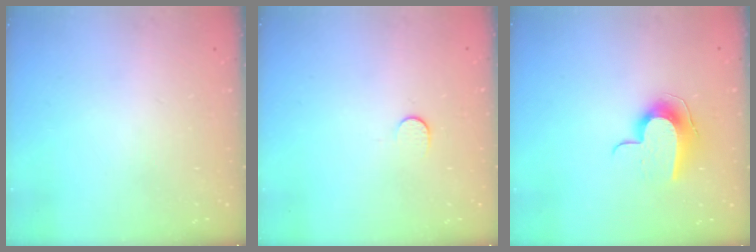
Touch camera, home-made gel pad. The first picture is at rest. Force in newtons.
{"total": 4.5, "press": 4.5, "slide": 0.5}
{"total": 9.7, "press": 9.7, "slide": 0.2}